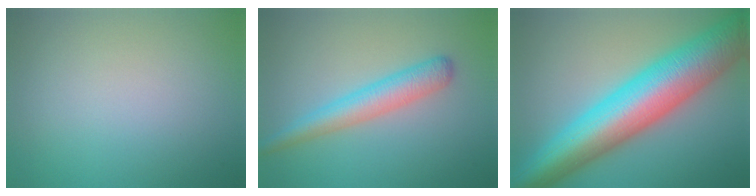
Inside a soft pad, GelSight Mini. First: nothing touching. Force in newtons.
{"total": 3.7, "press": 3.7, "slide": 0.1}
{"total": 12.8, "press": 12.8, "slide": 0.2}